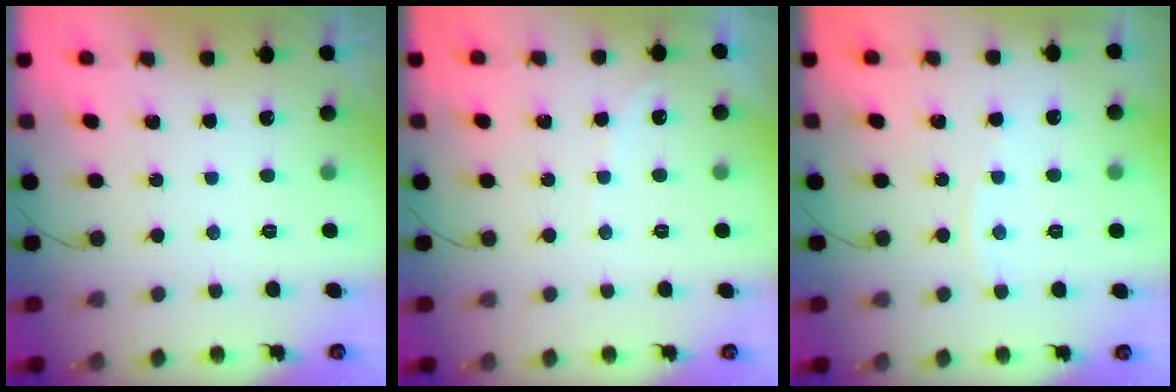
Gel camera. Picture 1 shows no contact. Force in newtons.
{"total": 4.9, "press": 4.8, "slide": 0.9}
{"total": 2.6, "press": 2.6, "slide": 0.3}